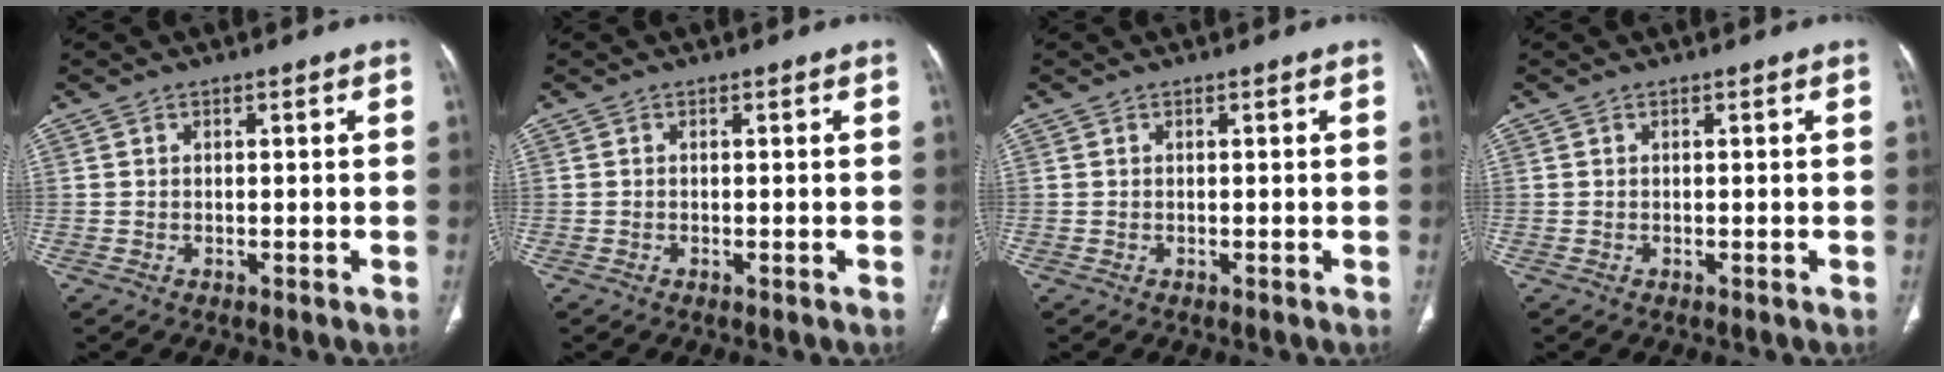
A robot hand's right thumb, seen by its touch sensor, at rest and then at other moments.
{"total": 0.0}
{"total": 0.0}
{"total": 0.0}